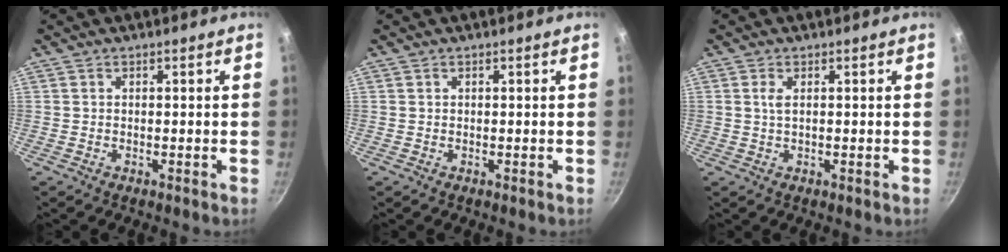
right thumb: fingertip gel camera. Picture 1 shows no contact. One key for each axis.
{"total": 0.0}
{"total": 1.6, "fx": 0.3, "fy": 0.4, "fz": 1.5, "tx": -0.035, "ty": 0.000, "tz": 0.004}